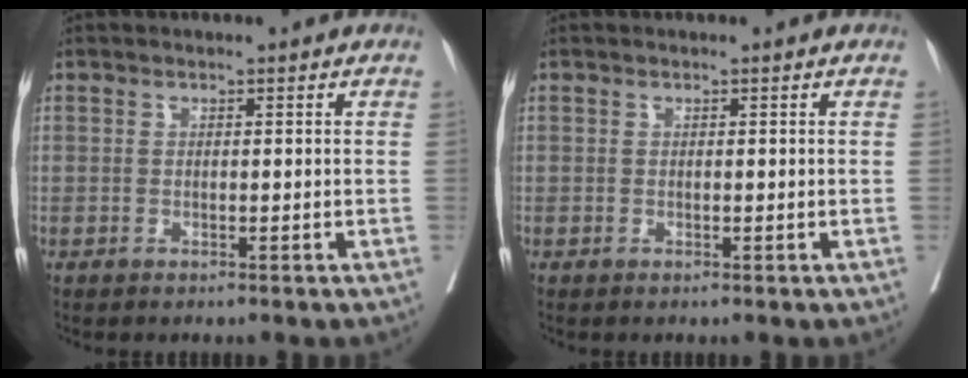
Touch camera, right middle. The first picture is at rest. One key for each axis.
{"total": 0.0}